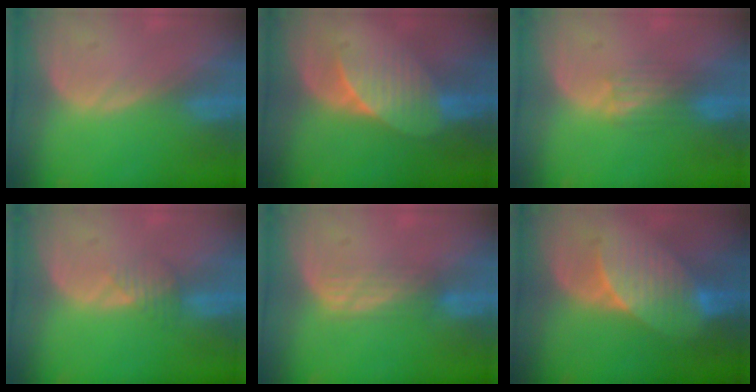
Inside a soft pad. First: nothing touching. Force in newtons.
{"total": 6.8, "press": 6.4, "slide": 2.3}
{"total": 3.3, "press": 3.2, "slide": 0.8}
{"total": 2.1, "press": 2.1, "slide": 0.2}
{"total": 3.1, "press": 2.6, "slide": 1.6}
{"total": 7.1, "press": 7.0, "slide": 1.3}